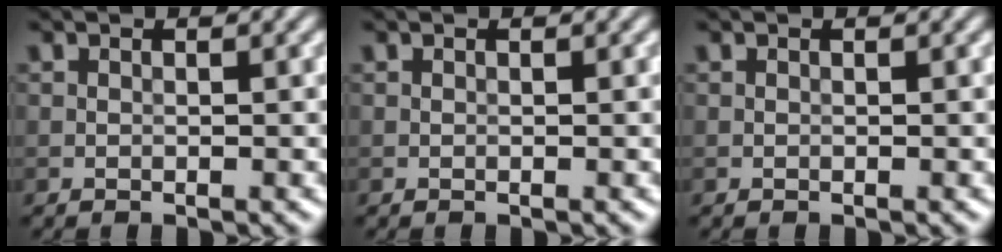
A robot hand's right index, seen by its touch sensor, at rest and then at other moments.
{"total": 0.0}
{"total": 0.0}